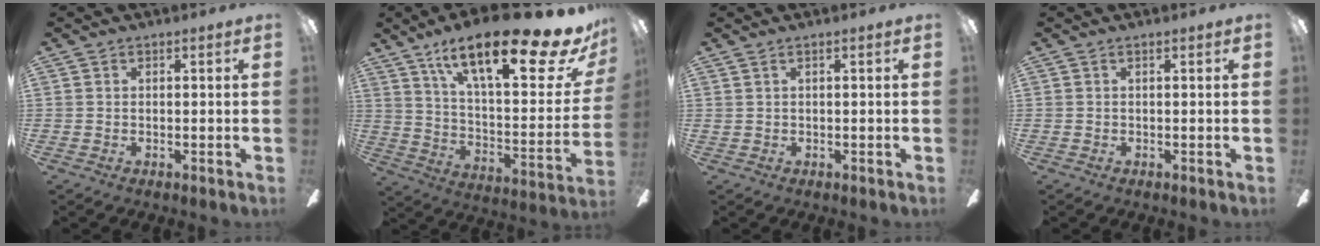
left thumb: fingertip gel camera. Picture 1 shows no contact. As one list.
[{"total": 25.6, "force": [16.6, 6.9, 18.2], "torque": [-0.272, -0.099, 0.265]}, {"total": 0.7, "force": [0.2, 0.3, 0.7], "torque": [-0.014, 0.001, 0.004]}, {"total": 0.0}]